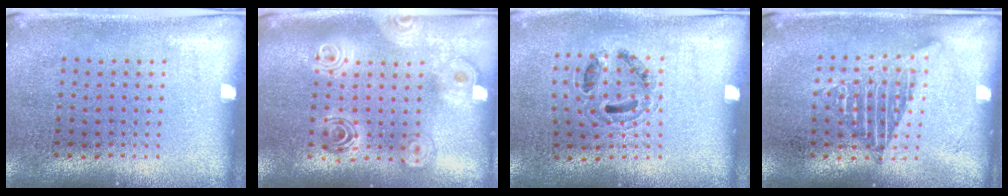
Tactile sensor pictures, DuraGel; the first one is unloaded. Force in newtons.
{"total": 2.0, "press": 1.7, "slide": 1.1}
{"total": 0.8, "press": 0.8, "slide": 0.3}
{"total": 1.3, "press": 1.3, "slide": 0.1}